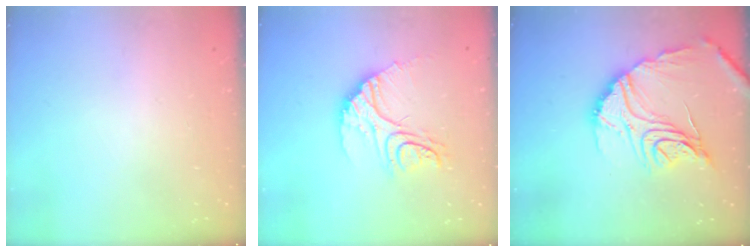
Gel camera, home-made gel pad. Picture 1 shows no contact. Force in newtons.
{"total": 16.3, "press": 16.2, "slide": 1.9}
{"total": 18.6, "press": 18.5, "slide": 1.4}